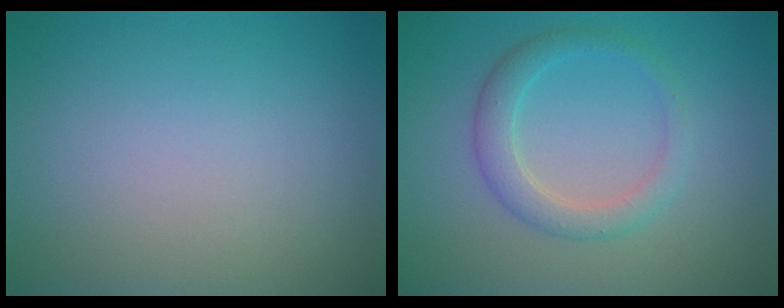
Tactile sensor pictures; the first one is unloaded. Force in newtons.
{"total": 2.7, "press": 2.7, "slide": 0.2}